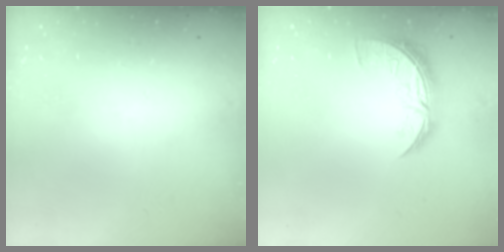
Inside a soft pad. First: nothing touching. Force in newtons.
{"total": 9.0, "press": 9.0, "slide": 0.5}